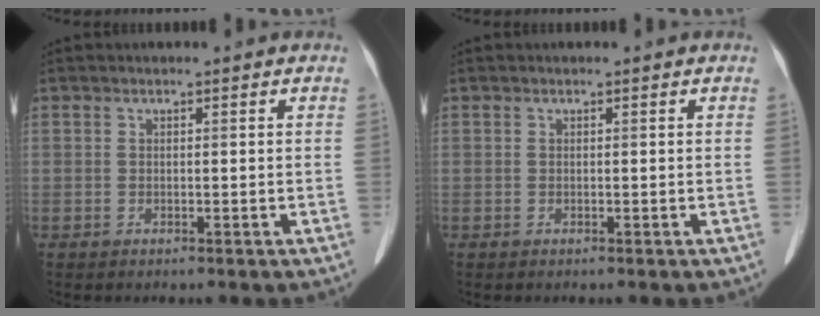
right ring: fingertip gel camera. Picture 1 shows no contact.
{"total": 0.0}